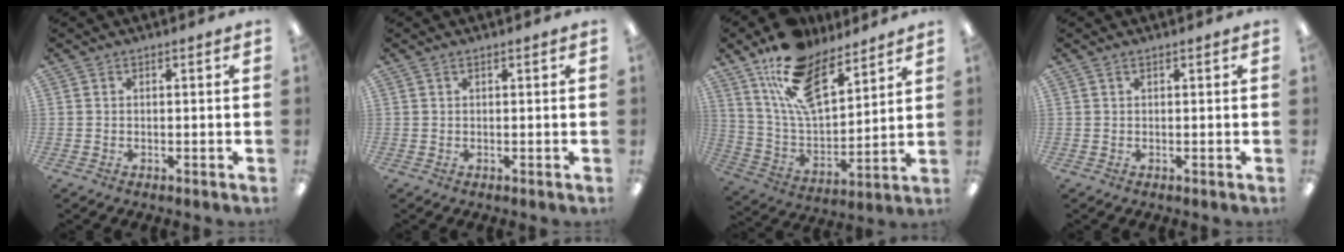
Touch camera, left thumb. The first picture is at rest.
{"total": 0.8, "force": [0.5, 0.3, 0.5], "torque": [-0.012, 0.002, 0.009]}
{"total": 17.8, "force": [12.8, 7.8, 9.5], "torque": [-0.180, -0.065, 0.232]}
{"total": 0.8, "force": [0.5, 0.3, 0.6], "torque": [-0.013, 0.002, 0.010]}